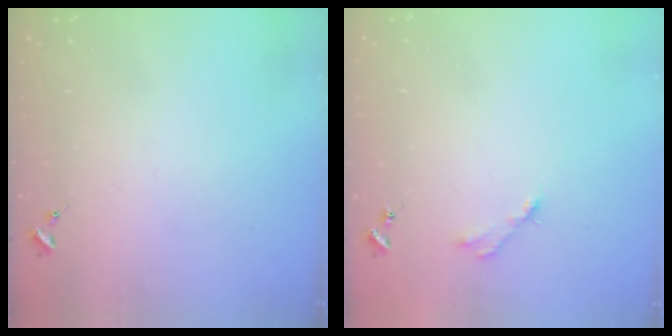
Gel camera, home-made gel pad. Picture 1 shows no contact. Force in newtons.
{"total": 2.8, "press": 2.8, "slide": 0.4}